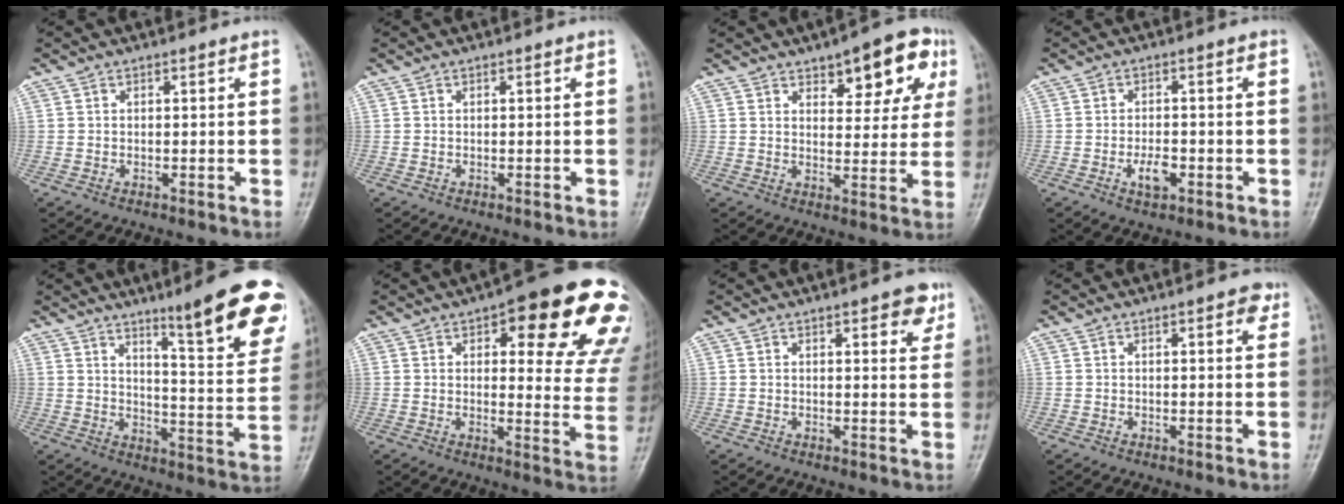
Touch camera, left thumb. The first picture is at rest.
{"total": 0.0}
{"total": 11.5, "force": [5.9, 5.2, 8.3], "torque": [-0.064, -0.013, 0.074]}
{"total": 3.9, "force": [-1.5, 2.0, 3.0], "torque": [-0.050, 0.006, -0.024]}
{"total": 18.2, "force": [11.1, 2.9, 14.2], "torque": [-0.144, -0.066, 0.154]}
{"total": 21.8, "force": [10.8, 7.6, 17.3], "torque": [-0.165, -0.031, 0.127]}
{"total": 5.2, "force": [3.1, 1.9, 3.8], "torque": [-0.028, -0.012, 0.033]}
{"total": 2.7, "force": [1.4, 0.9, 2.0], "torque": [-0.018, -0.002, 0.014]}